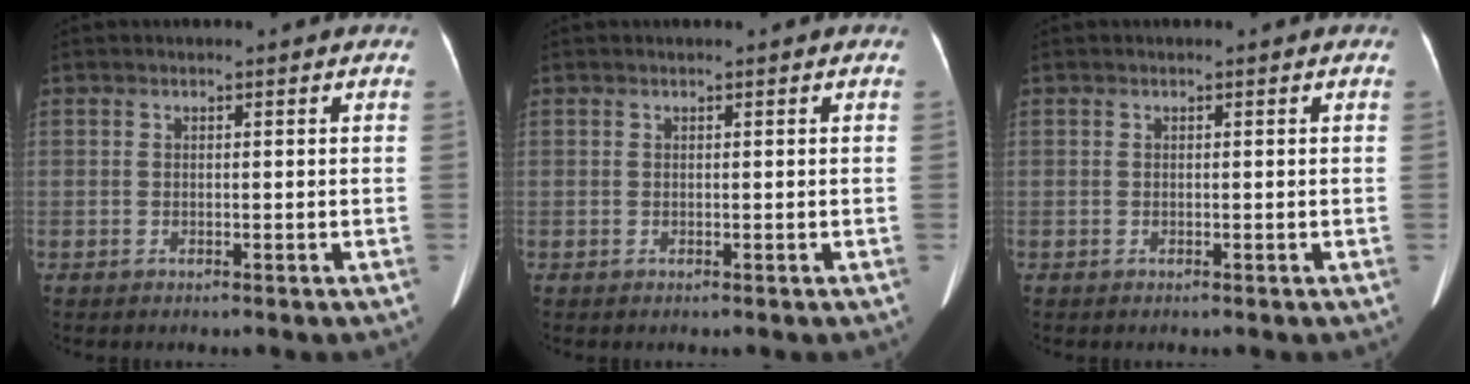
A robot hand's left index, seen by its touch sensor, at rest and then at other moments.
{"total": 0.0}
{"total": 0.0}